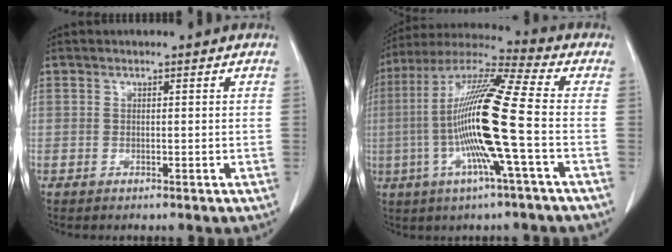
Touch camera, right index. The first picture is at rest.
{"total": 16.9, "force": [-2.8, -0.6, 16.7], "torque": [-0.328, 0.000, -0.067]}